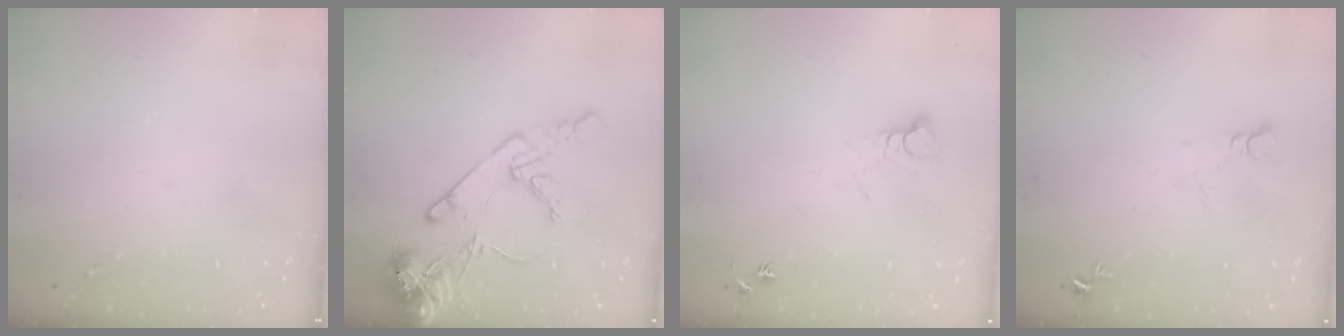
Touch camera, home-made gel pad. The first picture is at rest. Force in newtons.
{"total": 13.7, "press": 13.5, "slide": 2.3}
{"total": 5.1, "press": 5.1, "slide": 0.4}
{"total": 4.3, "press": 4.3, "slide": 0.4}